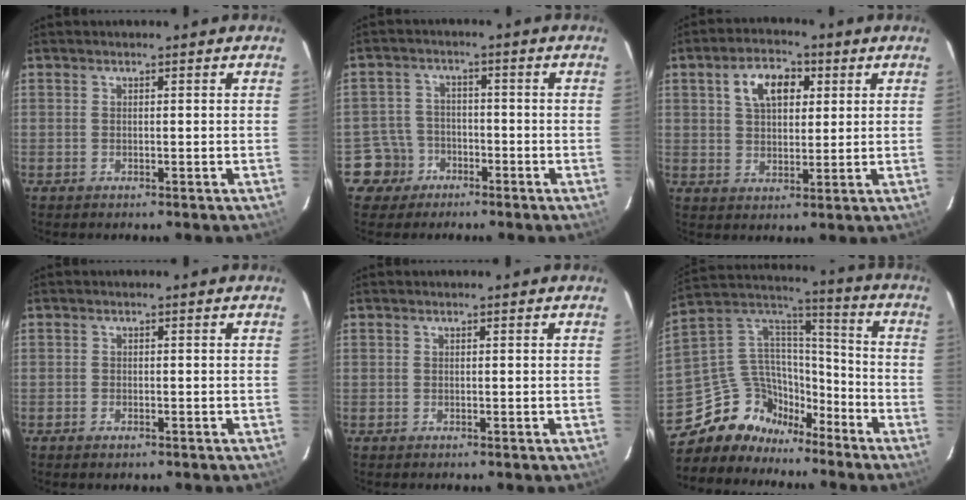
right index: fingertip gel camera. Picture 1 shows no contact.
{"total": 5.7, "force": [-3.1, 4.7, -0.4], "torque": [-0.006, 0.024, -0.057]}
{"total": 8.3, "force": [3.1, 5.0, 5.8], "torque": [-0.099, 0.026, 0.056]}
{"total": 1.2, "force": [-0.9, 0.7, 0.5], "torque": [-0.012, -0.002, -0.016]}
{"total": 0.0}
{"total": 15.2, "force": [-12.0, 8.5, 4.0], "torque": [-0.097, 0.052, -0.207]}